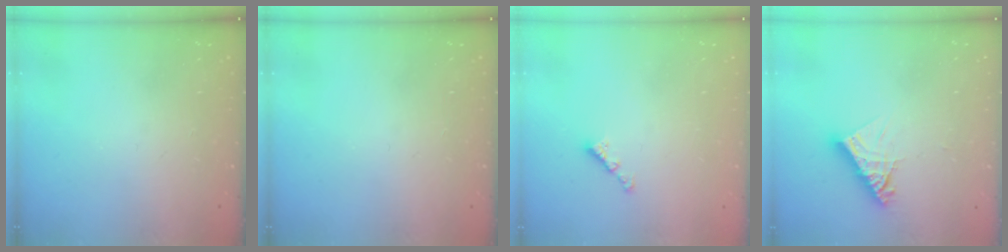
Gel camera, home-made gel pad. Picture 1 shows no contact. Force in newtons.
{"total": 0.0}
{"total": 2.3, "press": 2.3, "slide": 0.4}
{"total": 9.6, "press": 9.6, "slide": 0.8}